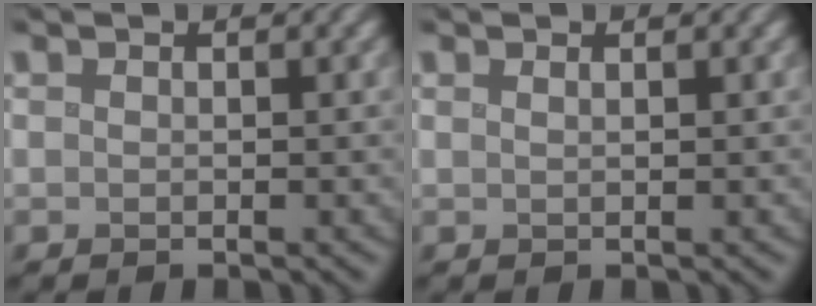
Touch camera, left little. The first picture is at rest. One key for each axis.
{"total": 0.5, "fx": 0.4, "fy": 0.2, "fz": 0.3, "tx": -0.003, "ty": 0.004, "tz": 0.004}